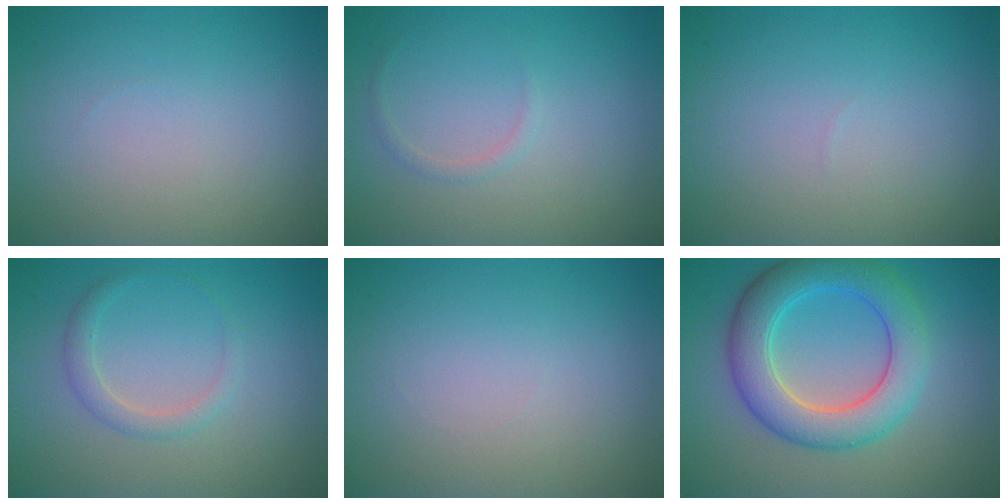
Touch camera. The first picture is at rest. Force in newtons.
{"total": 0.7, "press": 0.7, "slide": 0.1}
{"total": 0.0}
{"total": 1.7, "press": 1.7, "slide": 0.1}
{"total": 0.0}
{"total": 7.0, "press": 6.9, "slide": 0.3}